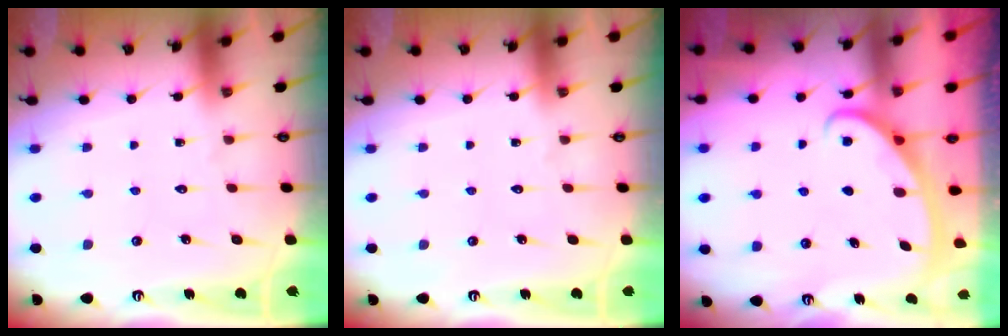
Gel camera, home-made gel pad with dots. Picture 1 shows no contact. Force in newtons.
{"total": 0.0}
{"total": 2.8, "press": 2.8, "slide": 0.4}